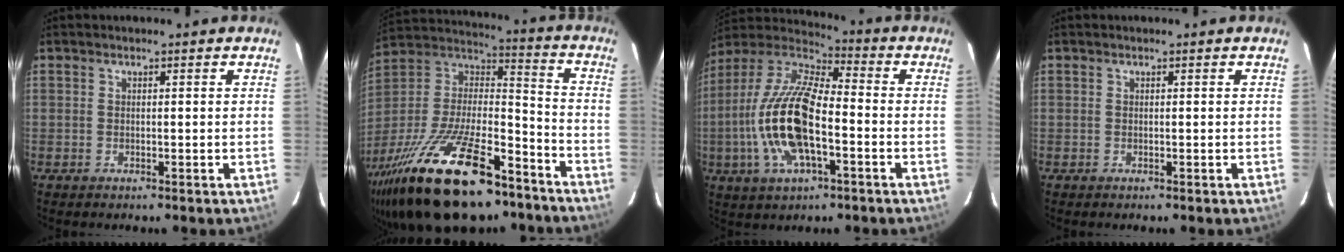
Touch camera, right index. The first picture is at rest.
{"total": 32.1, "force": [-21.2, 12.3, 20.8], "torque": [-0.408, -0.026, -0.333]}
{"total": 18.9, "force": [-4.3, 7.3, 16.9], "torque": [-0.347, -0.003, -0.089]}
{"total": 0.0}